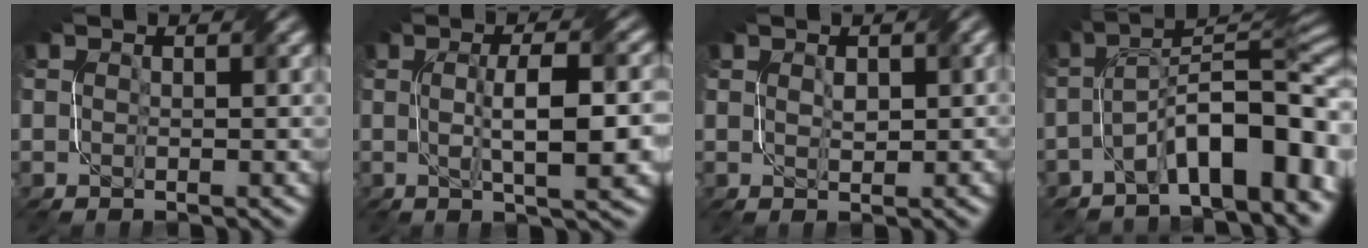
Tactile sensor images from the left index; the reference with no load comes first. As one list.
[{"total": 7.0, "force": [-0.2, 1.7, 6.8], "torque": [-0.100, 0.001, 0.001]}, {"total": 1.4, "force": [0.4, 0.6, 1.2], "torque": [-0.018, 0.000, 0.014]}, {"total": 10.7, "force": [-4.6, 3.8, 8.9], "torque": [-0.123, 0.015, -0.078]}]